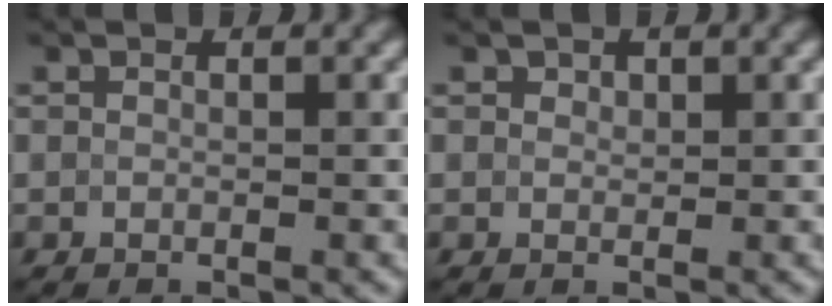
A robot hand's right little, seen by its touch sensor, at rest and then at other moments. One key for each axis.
{"total": 0.6, "fx": 0.5, "fy": 0.4, "fz": 0.2, "tx": -0.003, "ty": 0.000, "tz": 0.007}